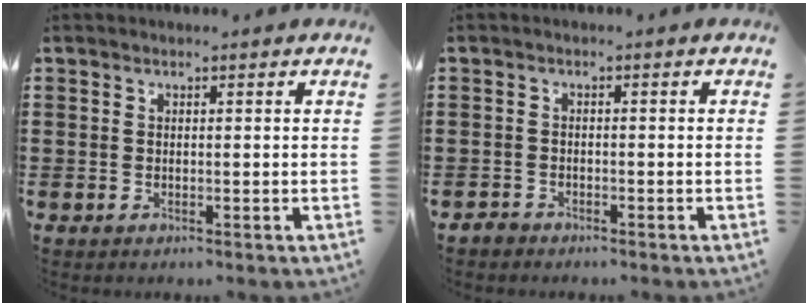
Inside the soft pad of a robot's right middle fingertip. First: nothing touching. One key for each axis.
{"total": 1.3, "fx": -1.2, "fy": 0.5, "fz": 0.2, "tx": -0.008, "ty": 0.000, "tz": -0.025}